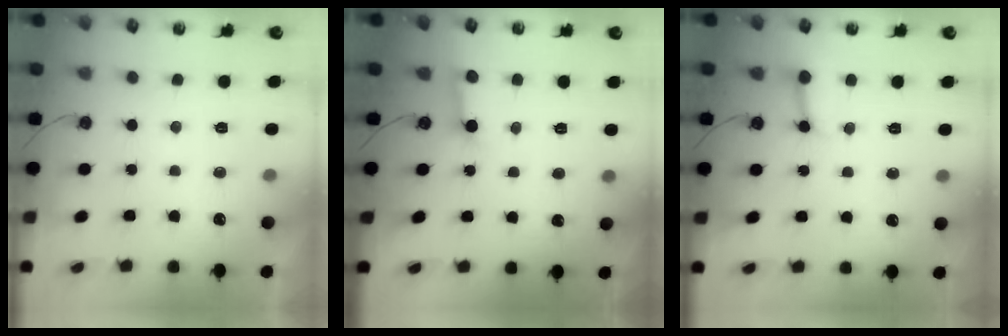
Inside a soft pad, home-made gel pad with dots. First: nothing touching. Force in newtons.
{"total": 4.0, "press": 3.9, "slide": 0.4}
{"total": 2.9, "press": 2.9, "slide": 0.2}